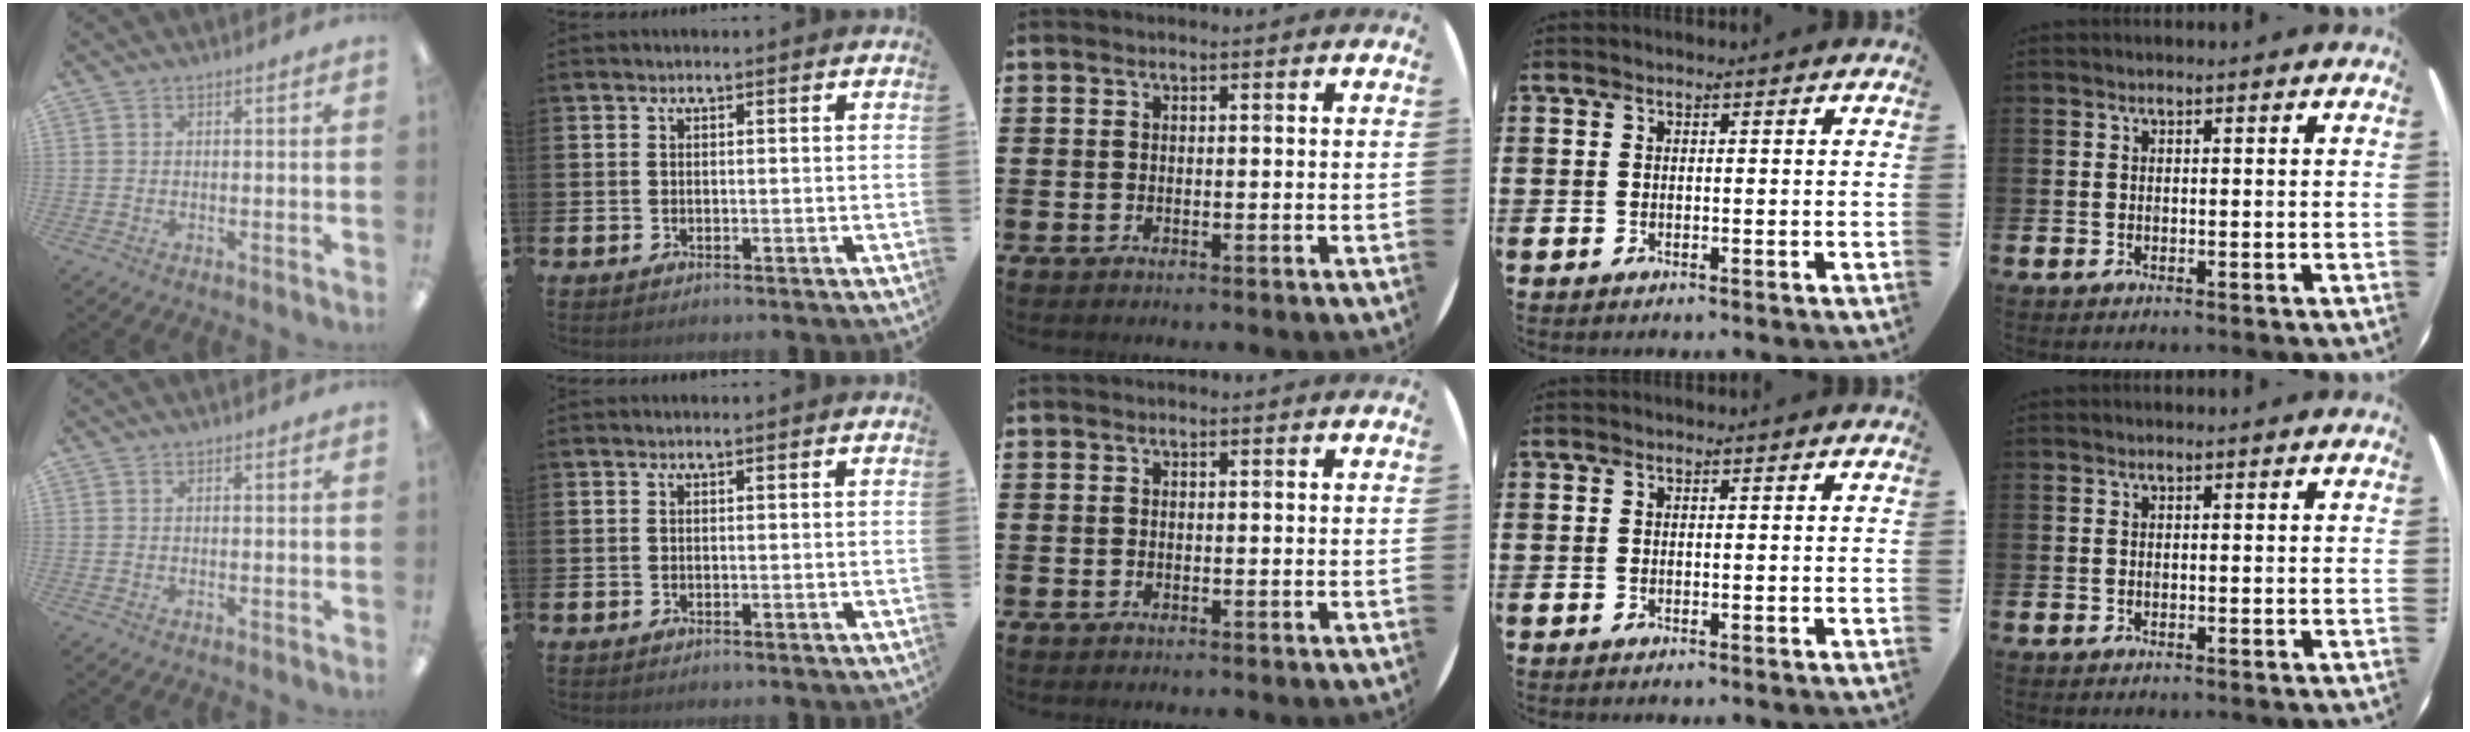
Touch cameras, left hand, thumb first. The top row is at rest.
{}